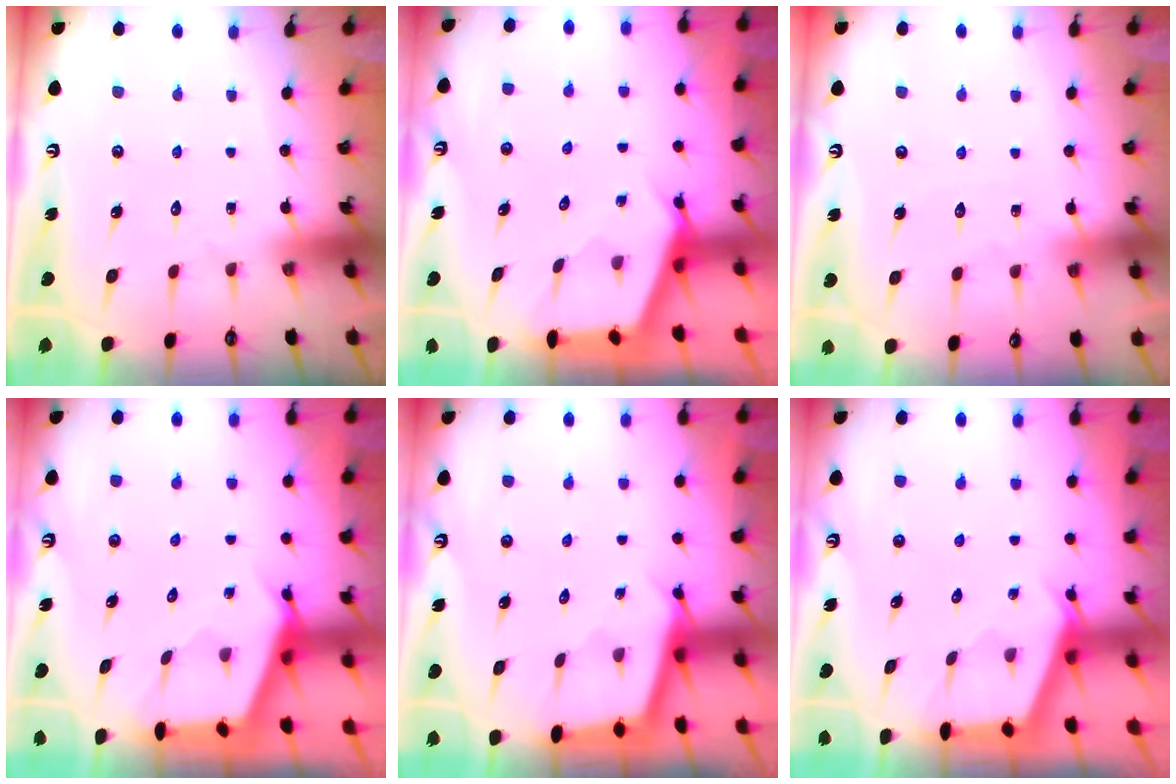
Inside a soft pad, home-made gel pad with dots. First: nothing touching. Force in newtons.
{"total": 2.7, "press": 2.7, "slide": 0.3}
{"total": 4.0, "press": 4.0, "slide": 0.5}
{"total": 2.7, "press": 2.7, "slide": 0.3}
{"total": 2.4, "press": 2.4, "slide": 0.2}
{"total": 2.4, "press": 2.4, "slide": 0.3}